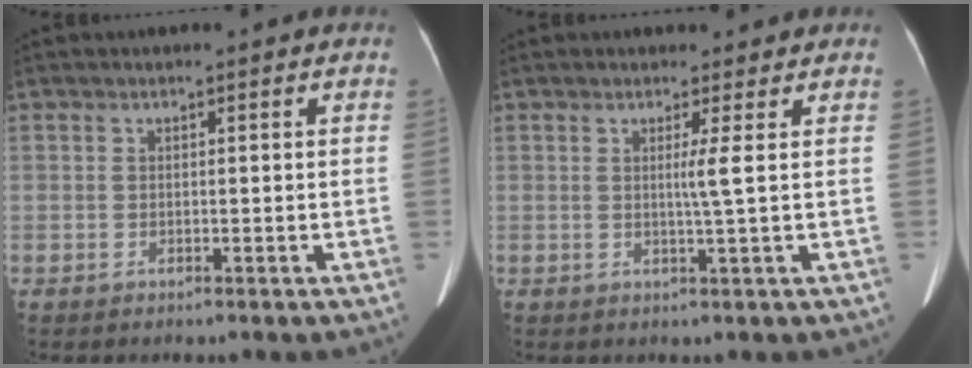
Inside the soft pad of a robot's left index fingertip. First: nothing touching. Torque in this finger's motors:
{"motor_torque": [0.25, -0.18, 0.25, 0.02]}